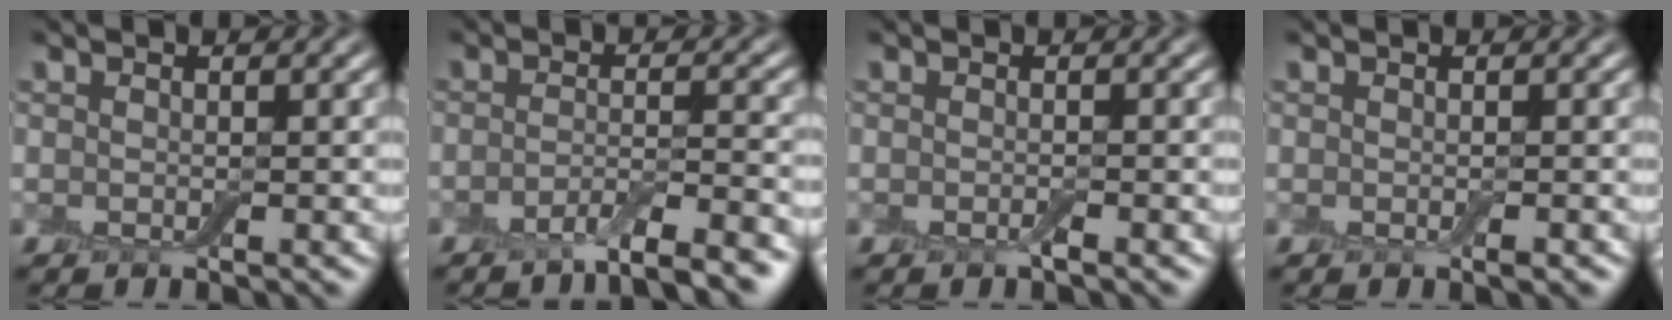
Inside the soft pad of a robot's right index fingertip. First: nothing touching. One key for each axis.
{"total": 4.4, "fx": -3.0, "fy": 0.8, "fz": 3.1, "tx": -0.043, "ty": 0.004, "tz": -0.059}
{"total": 0.6, "fx": -0.3, "fy": 0.0, "fz": 0.4, "tx": -0.007, "ty": -0.001, "tz": -0.007}
{"total": 0.6, "fx": -0.3, "fy": 0.1, "fz": 0.5, "tx": -0.007, "ty": 0.001, "tz": -0.003}